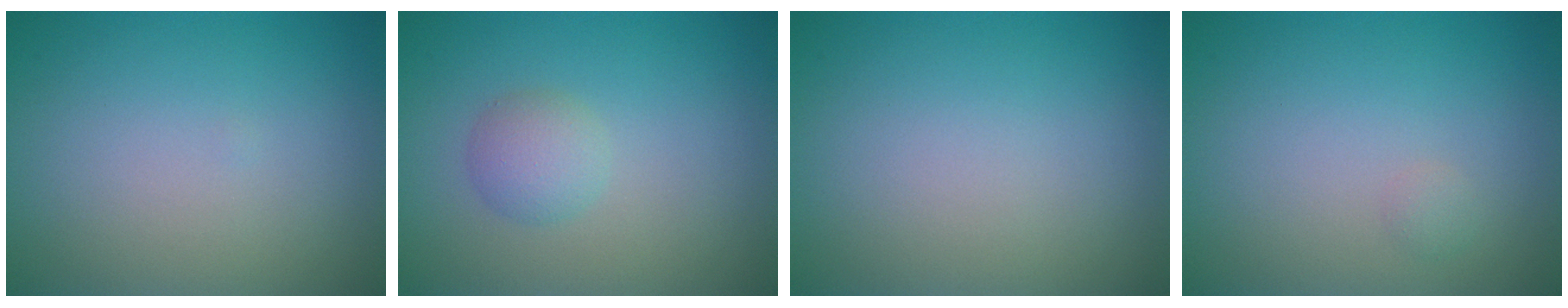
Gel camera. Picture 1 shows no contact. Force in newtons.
{"total": 2.0, "press": 2.0, "slide": 0.0}
{"total": 0.0}
{"total": 0.5, "press": 0.5, "slide": 0.0}